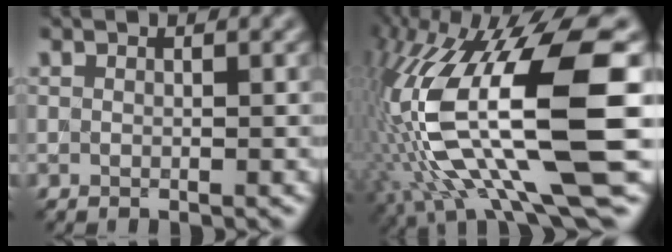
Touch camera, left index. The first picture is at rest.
{"total": 15.5, "force": [-1.4, 4.1, 14.9], "torque": [-0.296, 0.007, -0.011]}